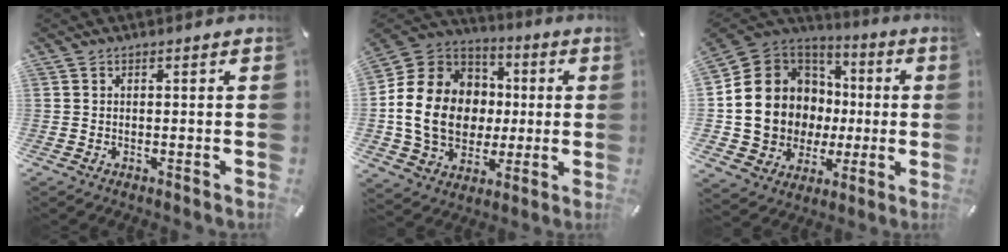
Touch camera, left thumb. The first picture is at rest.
{"total": 18.7, "force": [-1.6, 15.9, 9.7], "torque": [-0.198, 0.019, -0.023]}
{"total": 14.4, "force": [-0.4, 13.7, 4.5], "torque": [-0.104, -0.030, 0.020]}